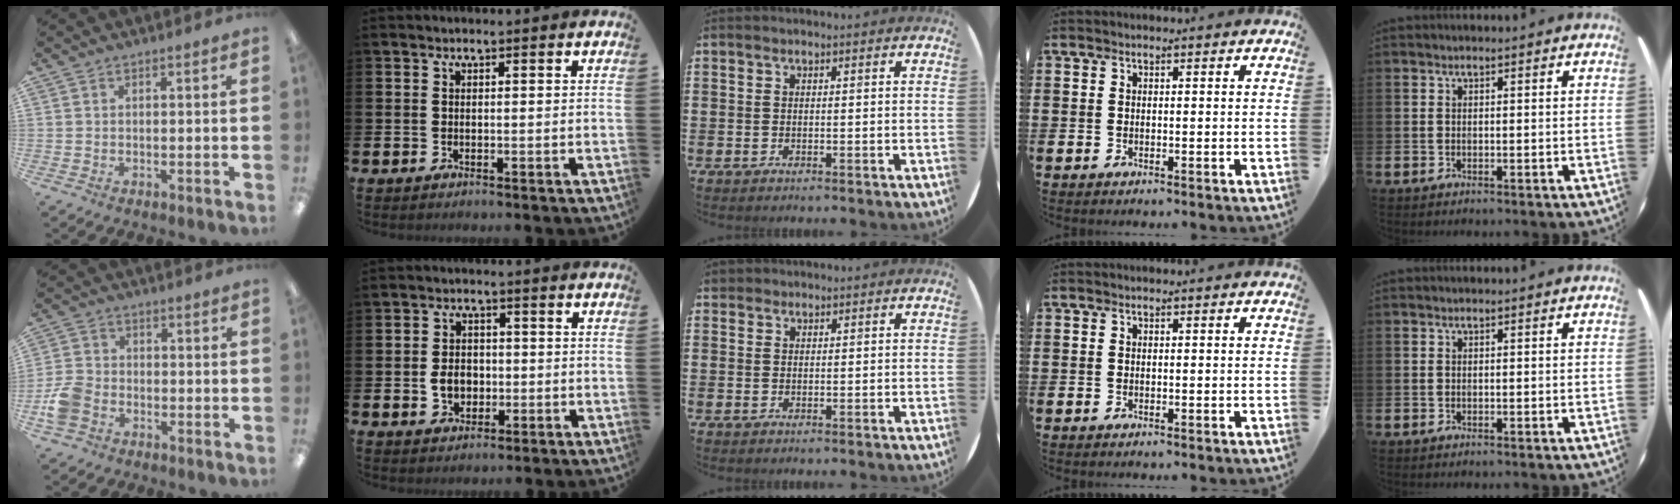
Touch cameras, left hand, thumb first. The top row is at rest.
{"thumb": {"total": 7.1, "force": [-3.2, 5.1, 3.7], "torque": [-0.076, 0.020, -0.058]}, "index": {"total": 4.2, "force": [-0.7, 3.3, 2.4], "torque": [-0.033, 0.001, -0.021]}, "middle": {"total": 1.0, "force": [0.9, 0.4, -0.1], "torque": [0.001, 0.004, 0.017]}}